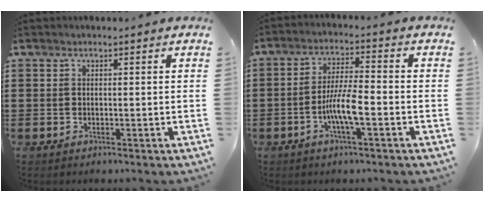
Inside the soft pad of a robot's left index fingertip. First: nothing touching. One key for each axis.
{"total": 6.6, "fx": -2.4, "fy": 1.3, "fz": 6.0, "tx": -0.122, "ty": -0.002, "tz": -0.049}